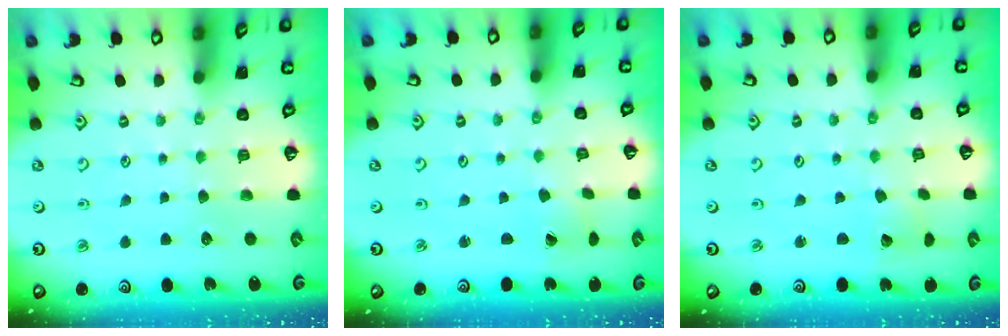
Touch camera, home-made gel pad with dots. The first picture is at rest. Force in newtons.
{"total": 1.0, "press": 1.0, "slide": 0.1}
{"total": 1.9, "press": 1.9, "slide": 0.1}